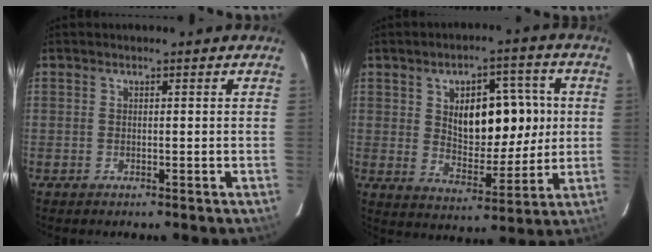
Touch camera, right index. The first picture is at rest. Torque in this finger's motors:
{"motor_torque": [1.02, 0.07, 0.51, 0.13]}